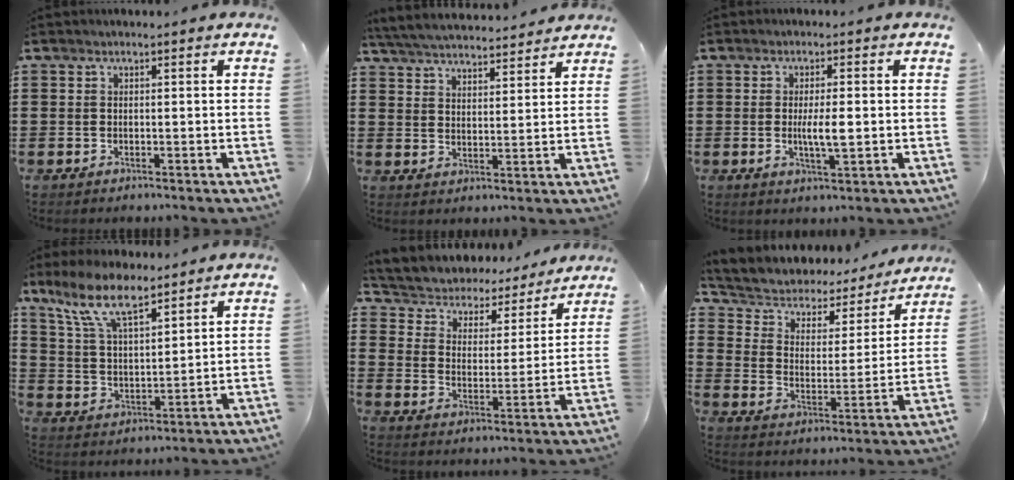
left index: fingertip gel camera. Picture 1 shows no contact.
{"total": 4.8, "force": [4.7, 0.3, 0.9], "torque": [-0.037, -0.025, 0.082]}
{"total": 4.3, "force": [-0.1, 0.9, 4.2], "torque": [-0.081, -0.004, -0.005]}
{"total": 9.7, "force": [7.5, 2.6, 5.5], "torque": [-0.129, -0.018, 0.138]}
{"total": 3.9, "force": [3.8, 1.1, -0.1], "torque": [-0.026, -0.033, 0.057]}
{"total": 3.9, "force": [3.0, 2.4, 0.8], "torque": [-0.040, -0.024, 0.042]}